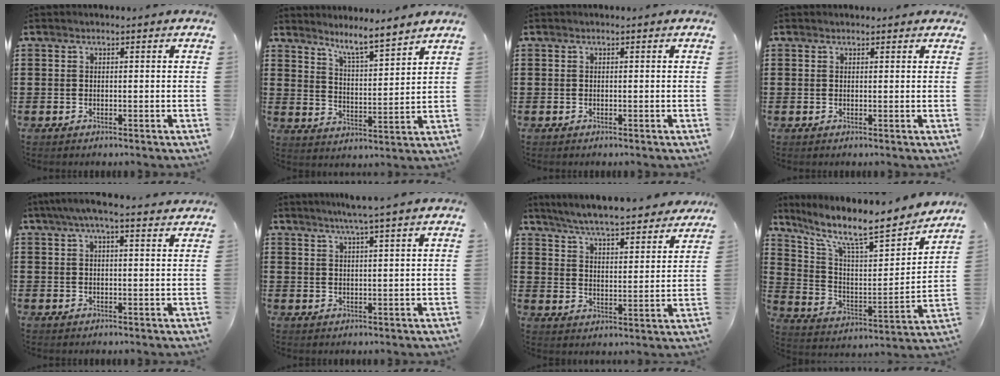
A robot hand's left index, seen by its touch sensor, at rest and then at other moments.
{"total": 6.1, "force": [5.6, -0.2, 2.5], "torque": [-0.061, -0.034, 0.094]}
{"total": 0.0}
{"total": 0.8, "force": [0.7, 0.4, 0.1], "torque": [-0.005, 0.002, 0.015]}
{"total": 4.7, "force": [3.5, 0.5, 3.0], "torque": [-0.066, -0.002, 0.063]}
{"total": 4.1, "force": [3.3, -0.9, 2.1], "torque": [-0.048, -0.010, 0.057]}
{"total": 6.3, "force": [6.1, 0.1, 1.6], "torque": [-0.058, -0.036, 0.106]}
{"total": 10.4, "force": [8.2, 2.2, 6.0], "torque": [-0.137, -0.060, 0.130]}